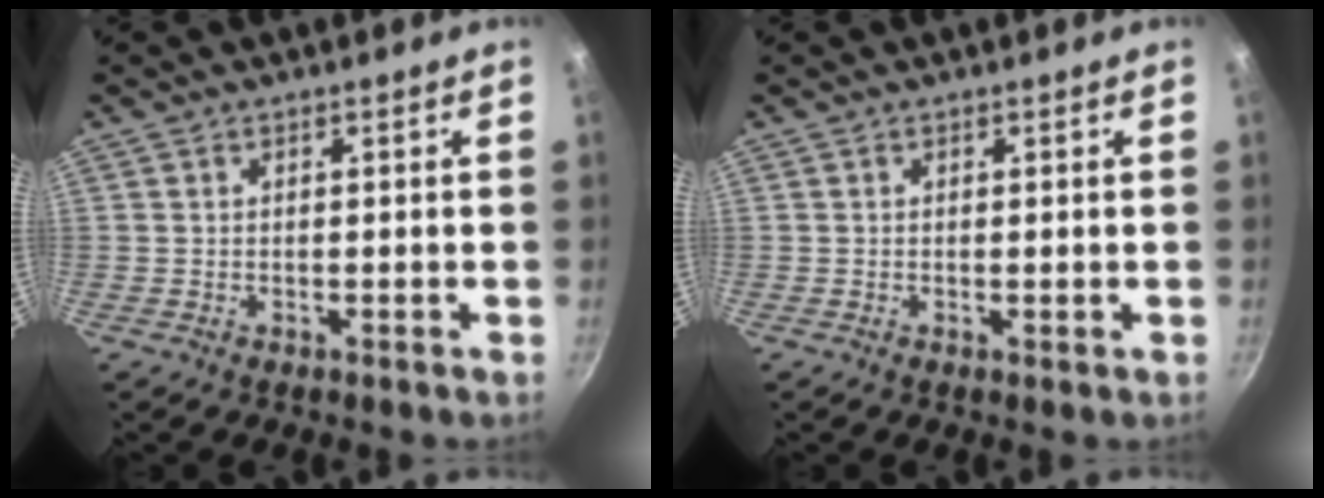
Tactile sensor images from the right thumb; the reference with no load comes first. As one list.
[{"total": 0.0}]